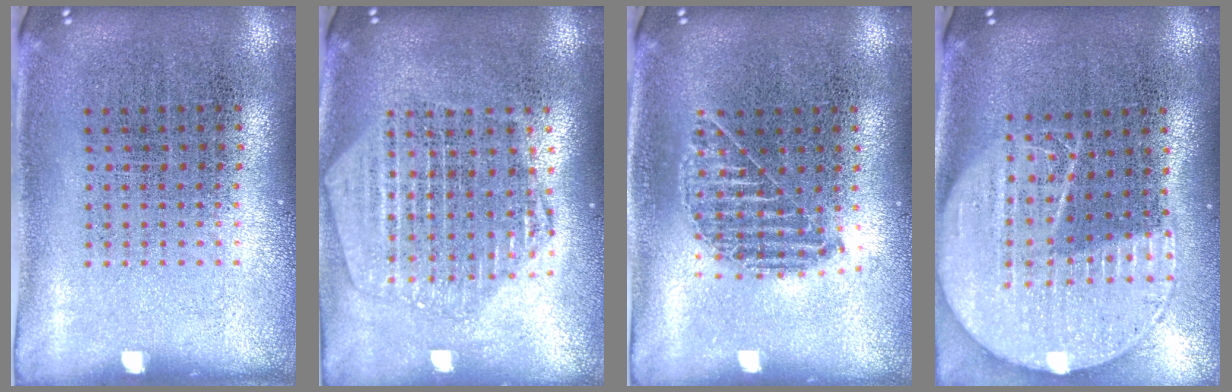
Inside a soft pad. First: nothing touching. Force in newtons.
{"total": 2.2, "press": 2.0, "slide": 1.0}
{"total": 1.0, "press": 0.9, "slide": 0.3}
{"total": 2.1, "press": 1.8, "slide": 1.0}